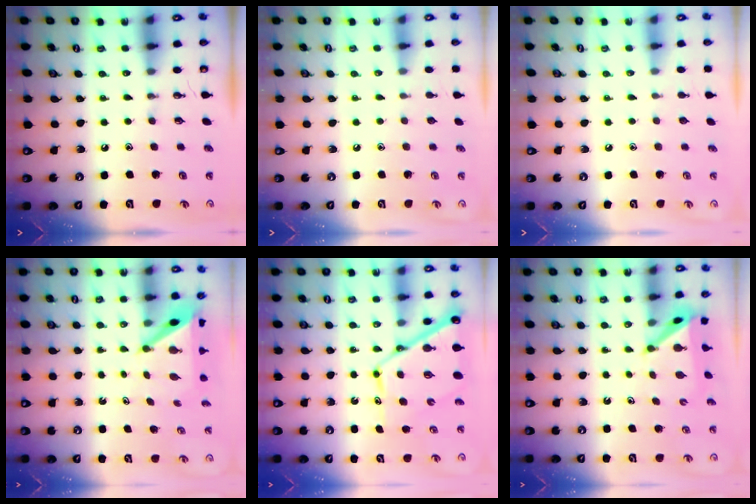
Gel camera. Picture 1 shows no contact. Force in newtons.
{"total": 0.0}
{"total": 0.0}
{"total": 5.3, "press": 5.3, "slide": 0.1}
{"total": 12.5, "press": 12.5, "slide": 1.1}
{"total": 5.1, "press": 5.0, "slide": 0.1}